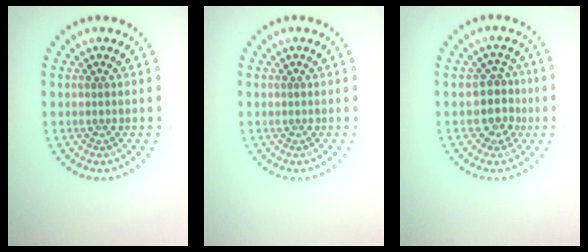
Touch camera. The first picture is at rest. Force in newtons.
{"total": 0.0}
{"total": 2.8, "press": 2.2, "slide": 1.7}